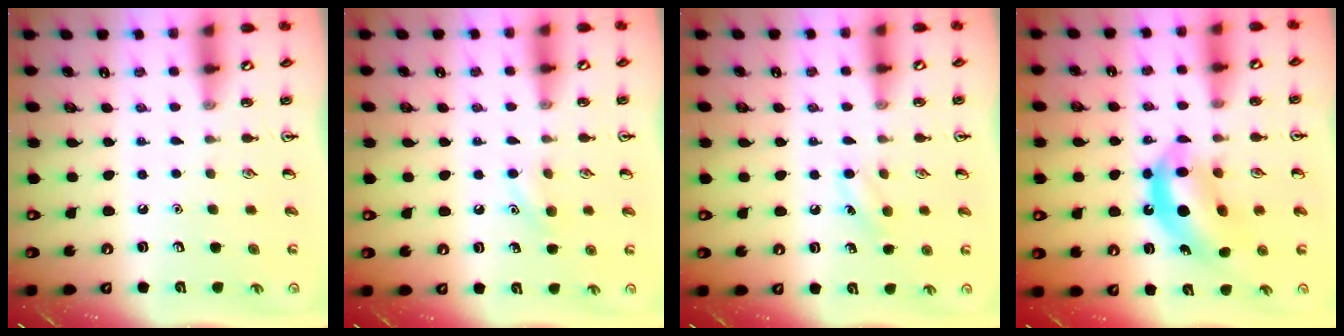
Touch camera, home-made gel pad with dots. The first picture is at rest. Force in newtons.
{"total": 6.2, "press": 5.9, "slide": 1.7}
{"total": 7.0, "press": 6.7, "slide": 2.3}
{"total": 12.0, "press": 11.4, "slide": 3.7}